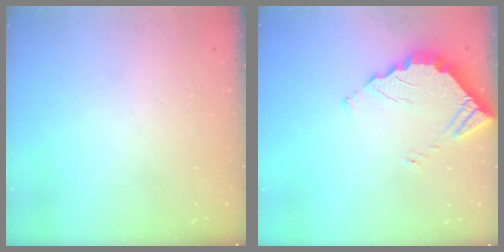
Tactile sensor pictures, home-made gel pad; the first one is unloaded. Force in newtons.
{"total": 3.2, "press": 3.2, "slide": 0.2}